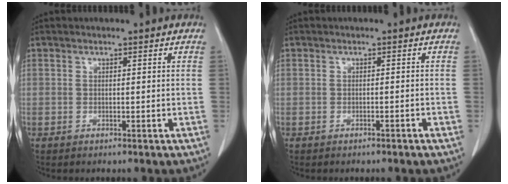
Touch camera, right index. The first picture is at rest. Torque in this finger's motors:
{"motor_torque": [-0.15, 0.10, 0.03, -0.01]}